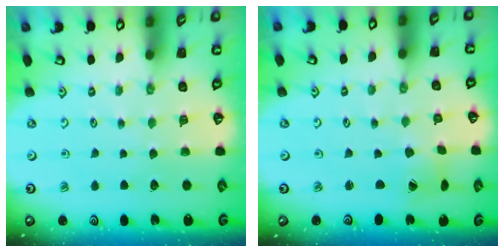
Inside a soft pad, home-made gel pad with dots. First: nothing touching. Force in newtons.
{"total": 2.5, "press": 2.4, "slide": 0.4}